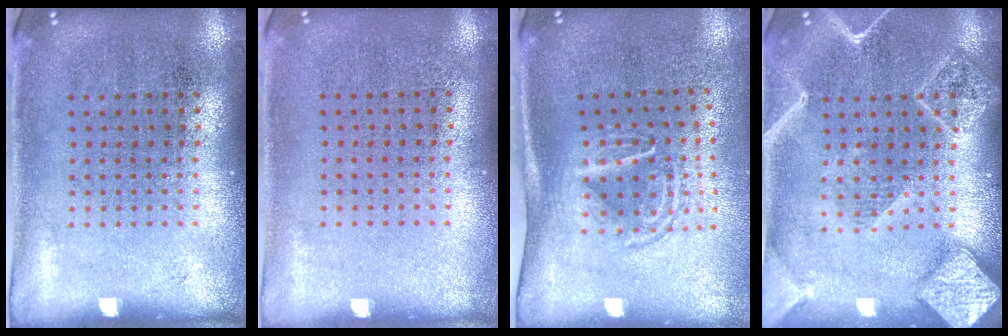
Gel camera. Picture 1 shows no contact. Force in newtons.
{"total": 0.0}
{"total": 1.7, "press": 1.1, "slide": 1.2}
{"total": 2.3, "press": 2.2, "slide": 0.3}